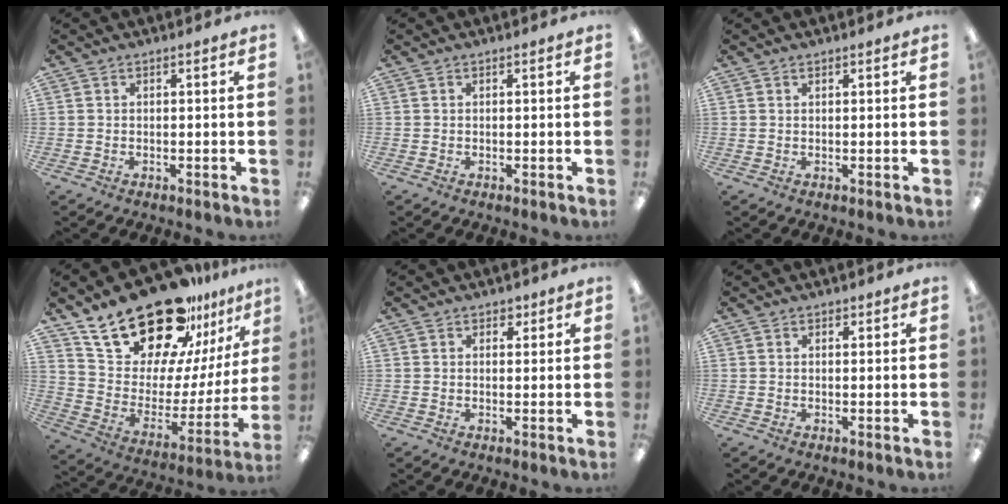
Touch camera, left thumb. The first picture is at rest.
{"total": 0.0}
{"total": 0.7, "force": [0.6, 0.3, 0.2], "torque": [-0.005, 0.001, 0.010]}
{"total": 28.1, "force": [21.1, 12.5, 13.6], "torque": [-0.223, -0.134, 0.386]}
{"total": 2.0, "force": [1.4, 1.3, 0.6], "torque": [-0.005, -0.002, 0.024]}
{"total": 1.0, "force": [0.7, 0.6, 0.2], "torque": [0.003, -0.002, 0.012]}